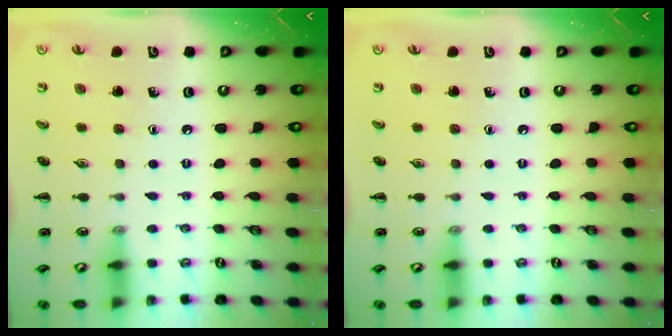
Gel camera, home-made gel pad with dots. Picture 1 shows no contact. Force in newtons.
{"total": 0.0}